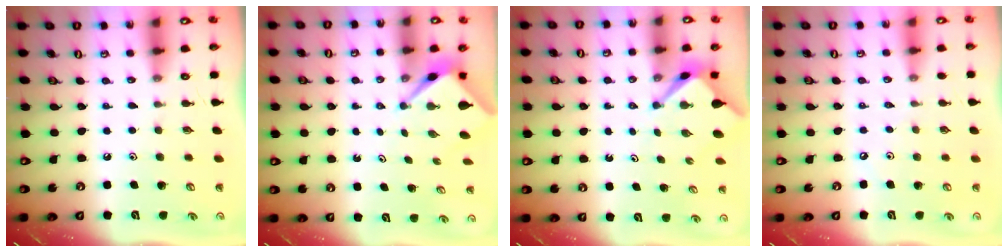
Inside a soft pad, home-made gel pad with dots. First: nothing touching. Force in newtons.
{"total": 2.7, "press": 2.7, "slide": 0.2}
{"total": 2.6, "press": 2.6, "slide": 0.3}
{"total": 1.7, "press": 1.7, "slide": 0.4}